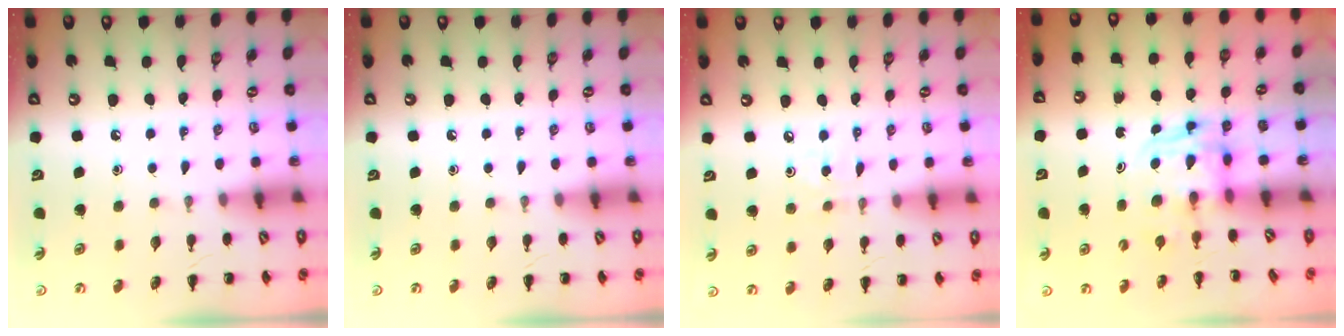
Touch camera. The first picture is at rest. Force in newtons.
{"total": 0.0}
{"total": 3.0, "press": 2.8, "slide": 1.1}
{"total": 2.8, "press": 2.8, "slide": 0.2}